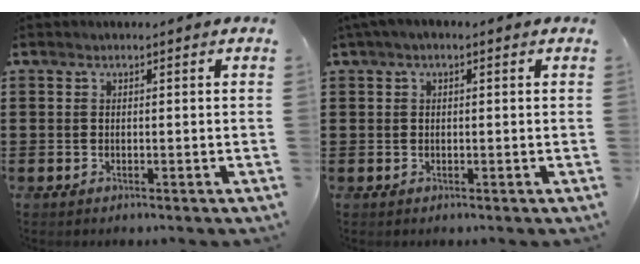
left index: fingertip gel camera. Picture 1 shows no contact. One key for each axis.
{"total": 1.0, "fx": 0.2, "fy": 0.3, "fz": 0.9, "tx": -0.017, "ty": 0.003, "tz": 0.003}